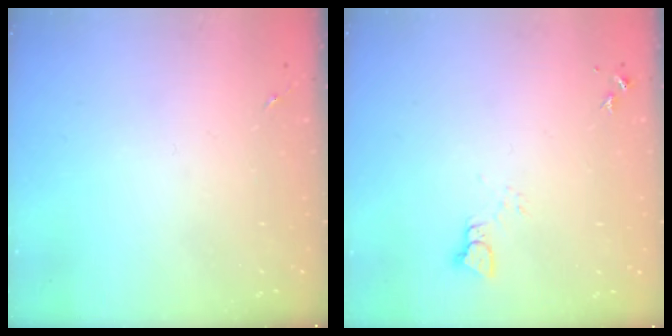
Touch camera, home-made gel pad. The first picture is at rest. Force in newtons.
{"total": 2.5, "press": 2.5, "slide": 0.1}